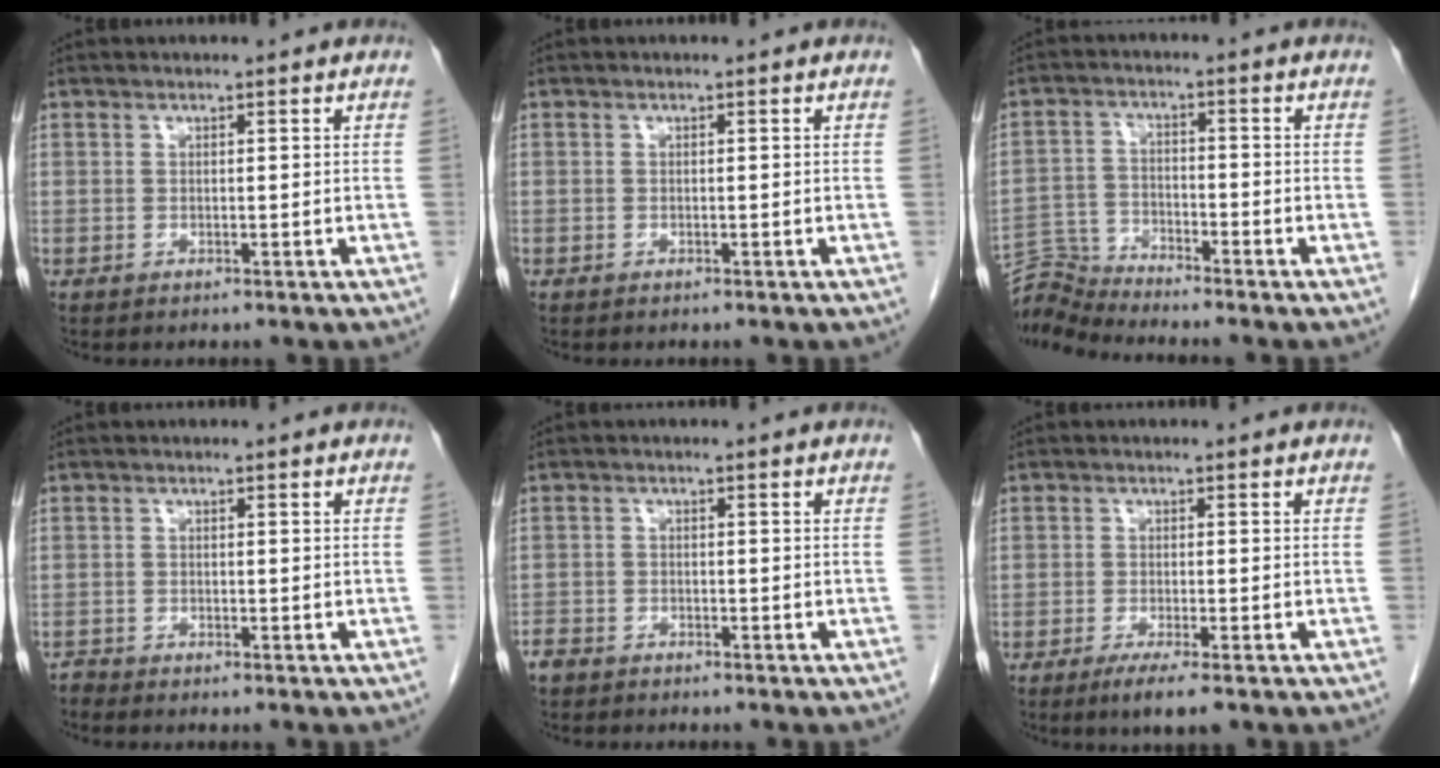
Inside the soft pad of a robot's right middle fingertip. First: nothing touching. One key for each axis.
{"total": 0.0}
{"total": 6.4, "fx": -6.2, "fy": -1.2, "fz": -0.5, "tx": 0.003, "ty": -0.002, "tz": -0.120}
{"total": 0.9, "fx": -0.8, "fy": -0.1, "fz": -0.3, "tx": 0.008, "ty": -0.005, "tz": -0.018}
{"total": 3.2, "fx": -2.8, "fy": 1.4, "fz": 0.5, "tx": -0.009, "ty": 0.000, "tz": -0.050}
{"total": 3.6, "fx": -2.3, "fy": 0.3, "fz": 2.8, "tx": -0.048, "ty": -0.010, "tz": -0.039}